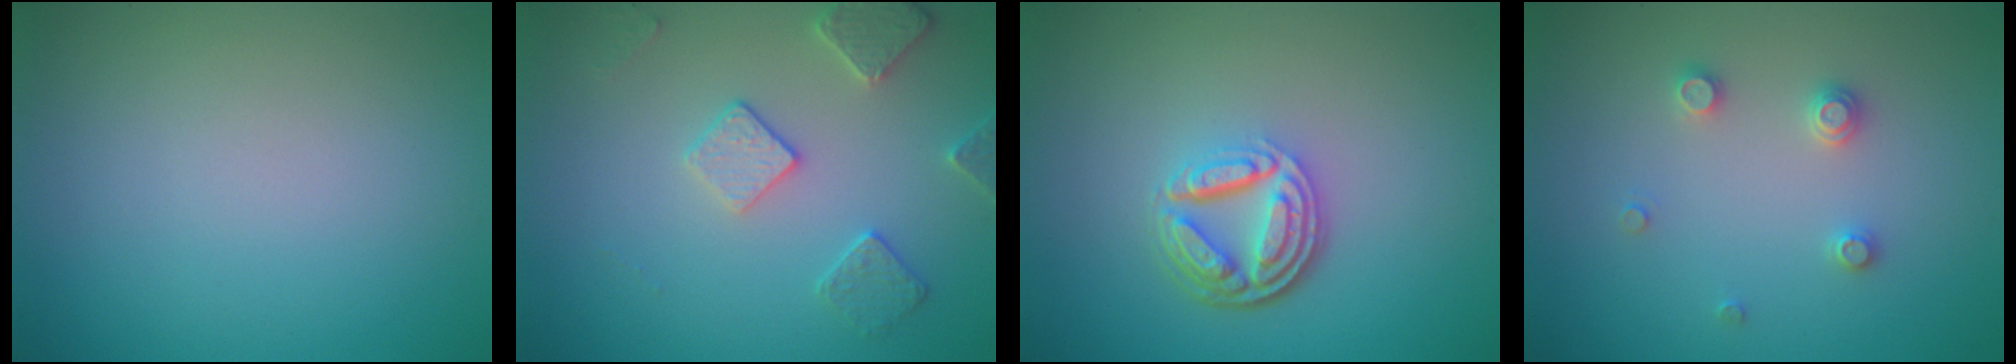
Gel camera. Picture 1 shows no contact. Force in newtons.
{"total": 2.9, "press": 2.9, "slide": 0.1}
{"total": 4.8, "press": 3.6, "slide": 3.2}
{"total": 1.8, "press": 1.7, "slide": 0.3}